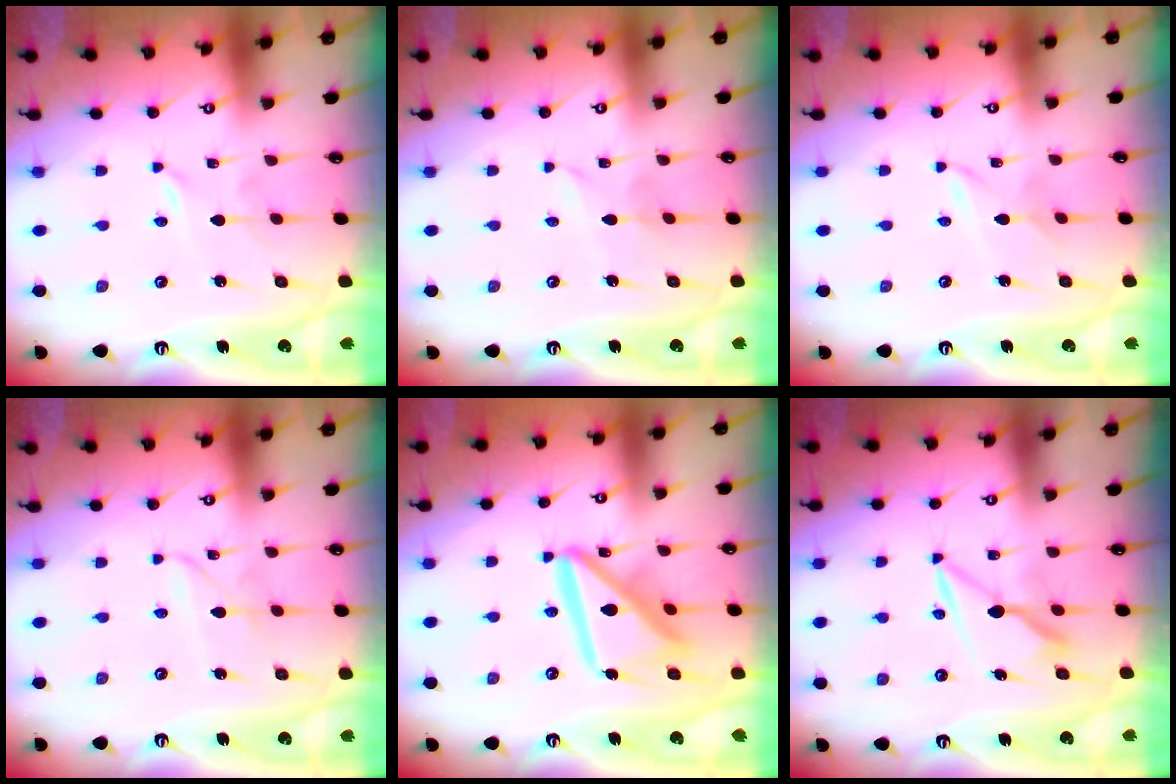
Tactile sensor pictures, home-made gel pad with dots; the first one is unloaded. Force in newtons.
{"total": 2.6, "press": 2.6, "slide": 0.4}
{"total": 1.8, "press": 1.7, "slide": 0.3}
{"total": 2.7, "press": 2.7, "slide": 0.1}
{"total": 16.0, "press": 15.9, "slide": 1.7}
{"total": 8.5, "press": 8.5, "slide": 1.1}